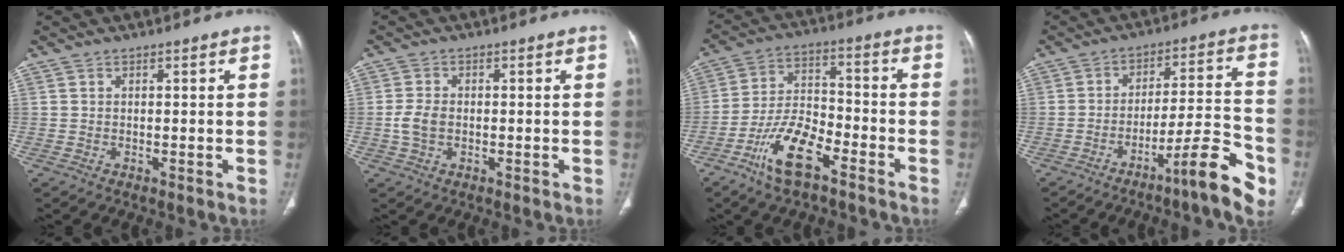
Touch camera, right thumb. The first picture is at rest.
{"total": 3.6, "force": [-0.5, 2.4, 2.7], "torque": [-0.060, 0.007, -0.009]}
{"total": 12.0, "force": [-7.2, 4.7, 8.4], "torque": [-0.166, 0.044, -0.136]}
{"total": 14.0, "force": [-7.5, 2.2, 11.6], "torque": [-0.160, 0.054, -0.112]}